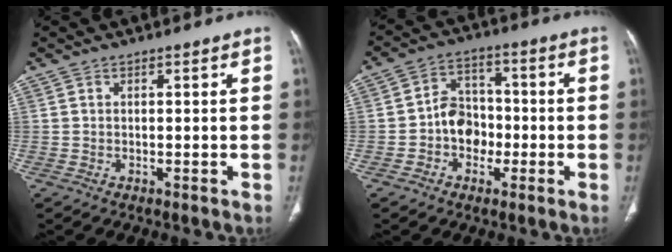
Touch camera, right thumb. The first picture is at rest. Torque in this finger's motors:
{"motor_torque": [0.72, 1.15, 0.69, -0.79, -0.01]}